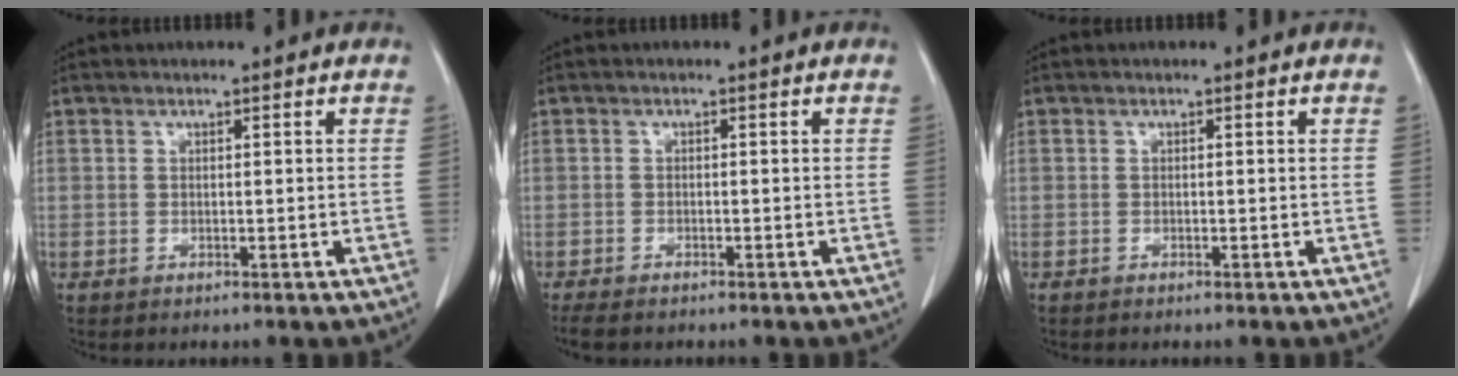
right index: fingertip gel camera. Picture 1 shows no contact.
{"total": 4.6, "force": [-3.6, 1.8, 2.3], "torque": [-0.045, -0.009, -0.056]}
{"total": 0.5, "force": [-0.3, 0.4, 0.2], "torque": [-0.005, 0.002, -0.007]}